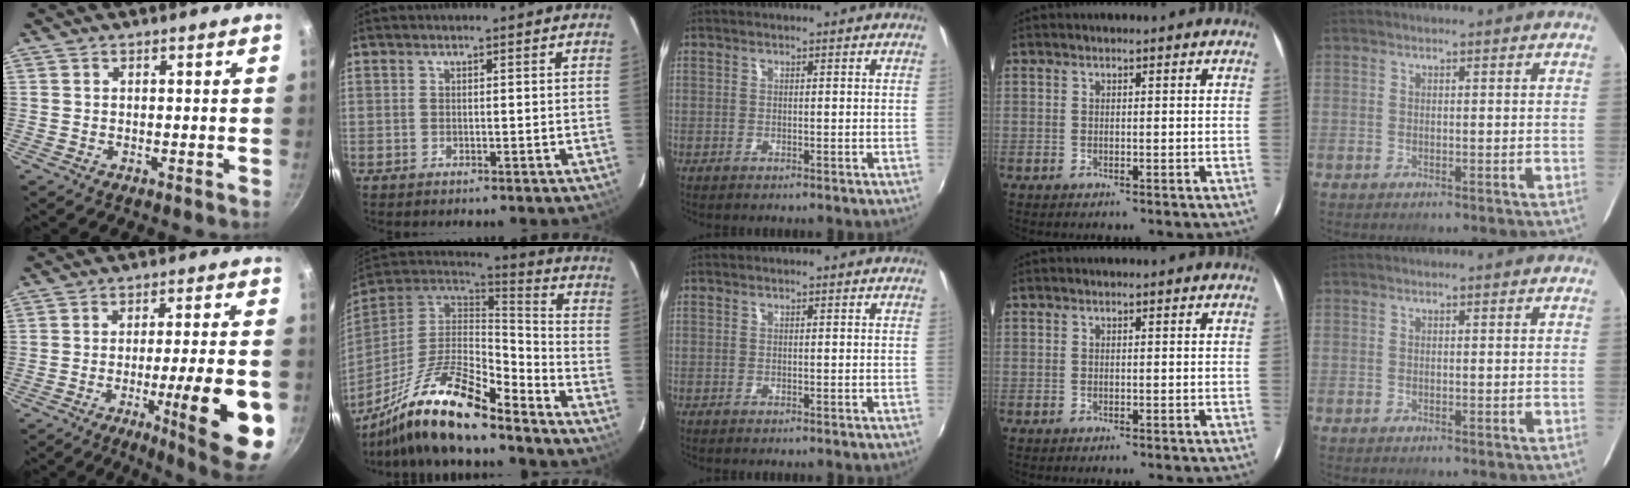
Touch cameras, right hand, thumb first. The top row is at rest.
{"thumb": {"total": 17.9, "force": [-5.6, 2.6, 16.8], "torque": [-0.216, 0.016, -0.074]}, "index": {"total": 20.0, "force": [-14.8, 4.6, 12.6], "torque": [-0.251, -0.027, -0.270]}}